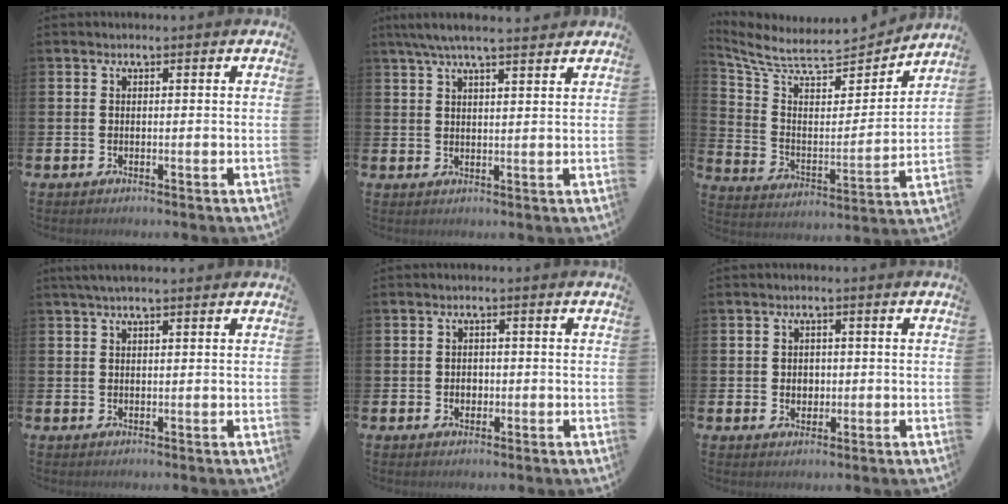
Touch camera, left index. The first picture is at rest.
{"total": 5.3, "force": [4.7, 0.6, 2.5], "torque": [-0.055, -0.009, 0.085]}
{"total": 7.5, "force": [6.9, 2.0, 2.0], "torque": [-0.083, -0.062, 0.115]}
{"total": 2.2, "force": [1.7, 0.3, 1.4], "torque": [-0.026, 0.003, 0.030]}
{"total": 1.5, "force": [-0.2, 1.3, 0.7], "torque": [0.000, 0.002, -0.009]}
{"total": 1.9, "force": [0.2, 1.7, 0.8], "torque": [0.003, 0.000, -0.004]}